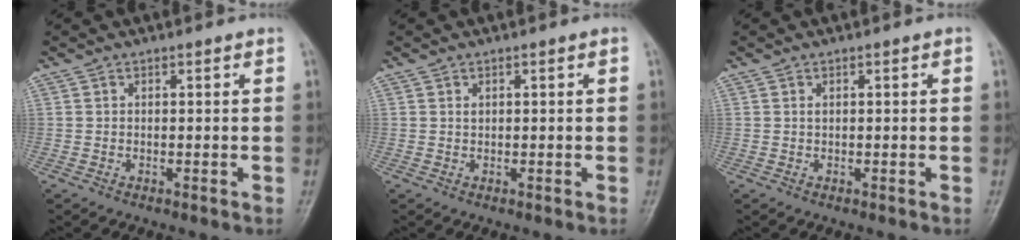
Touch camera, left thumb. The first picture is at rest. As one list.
[{"total": 0.7, "force": [0.2, 0.5, 0.5], "torque": [-0.008, 0.006, 0.007]}, {"total": 0.6, "force": [0.1, 0.4, 0.5], "torque": [-0.008, 0.005, 0.005]}]